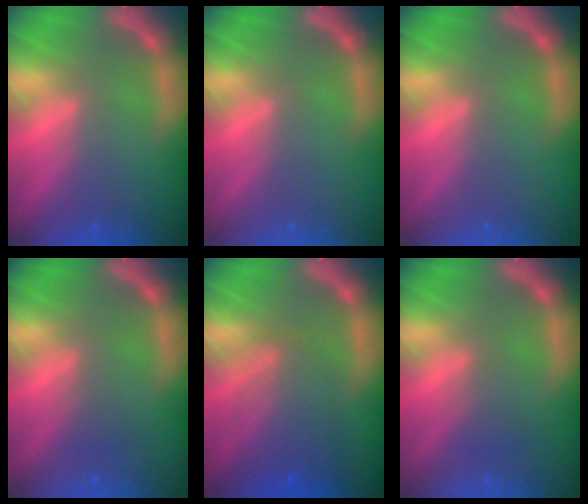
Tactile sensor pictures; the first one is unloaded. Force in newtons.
{"total": 0.0}
{"total": 0.0}
{"total": 1.0}
{"total": 5.5}
{"total": 1.5}